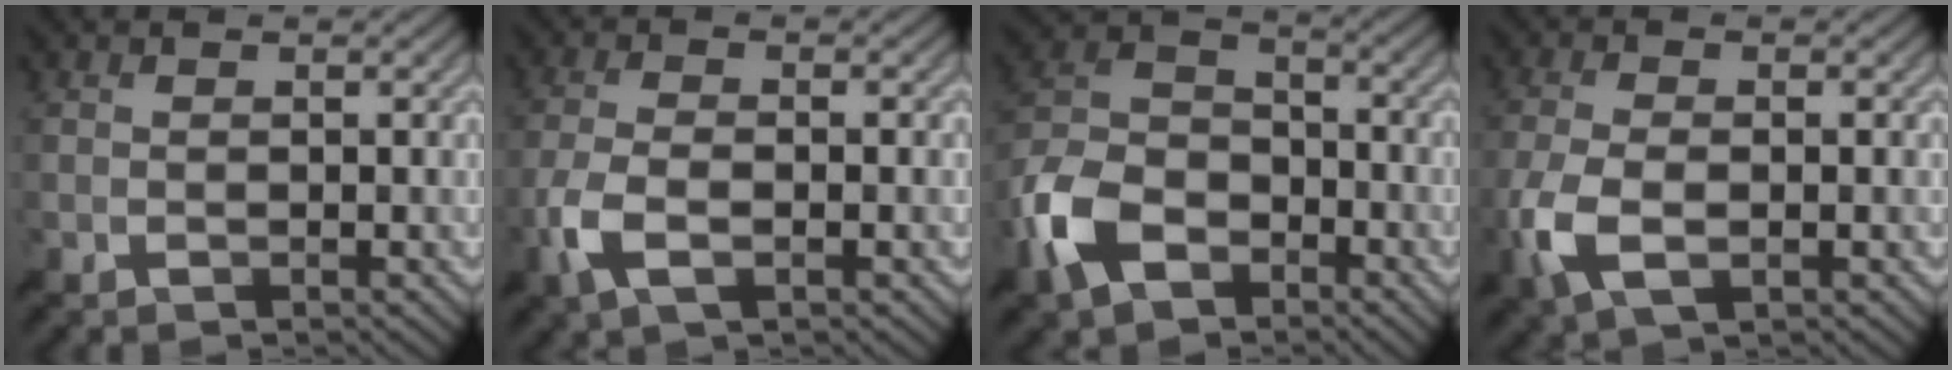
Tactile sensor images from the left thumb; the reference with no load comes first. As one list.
[{"total": 5.7, "force": [-2.2, 2.1, 4.8], "torque": [-0.119, -0.005, -0.047]}, {"total": 10.6, "force": [-5.8, 6.2, 6.3], "torque": [-0.157, -0.007, -0.132]}, {"total": 6.8, "force": [-2.2, 3.0, 5.6], "torque": [-0.140, -0.008, -0.046]}]